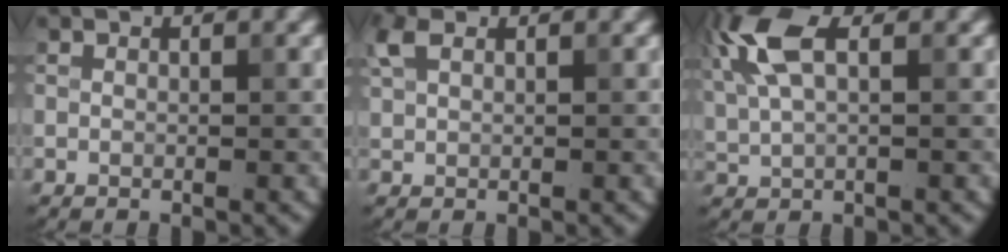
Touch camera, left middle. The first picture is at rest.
{"total": 2.2, "force": [1.3, 1.1, 1.3], "torque": [-0.034, 0.009, 0.029]}
{"total": 6.0, "force": [2.3, 2.6, 4.8], "torque": [-0.126, 0.016, 0.045]}